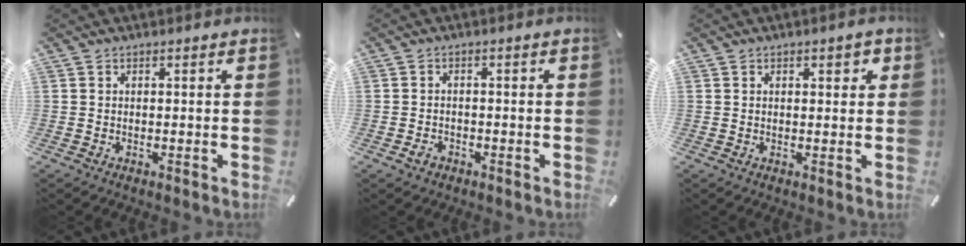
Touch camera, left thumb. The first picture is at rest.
{"total": 1.9, "force": [-1.2, 1.3, 0.6], "torque": [-0.012, 0.006, -0.025]}
{"total": 1.9, "force": [0.8, 1.1, 1.4], "torque": [-0.019, 0.003, 0.009]}